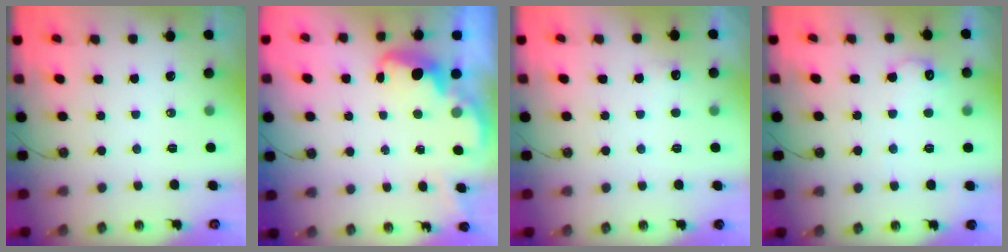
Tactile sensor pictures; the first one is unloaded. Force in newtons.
{"total": 2.6, "press": 2.5, "slide": 0.8}
{"total": 2.5, "press": 2.3, "slide": 0.9}
{"total": 9.7, "press": 9.7, "slide": 0.5}